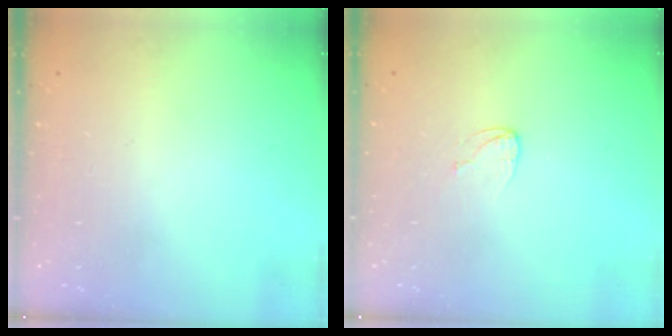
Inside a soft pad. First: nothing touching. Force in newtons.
{"total": 3.4, "press": 3.4, "slide": 0.3}